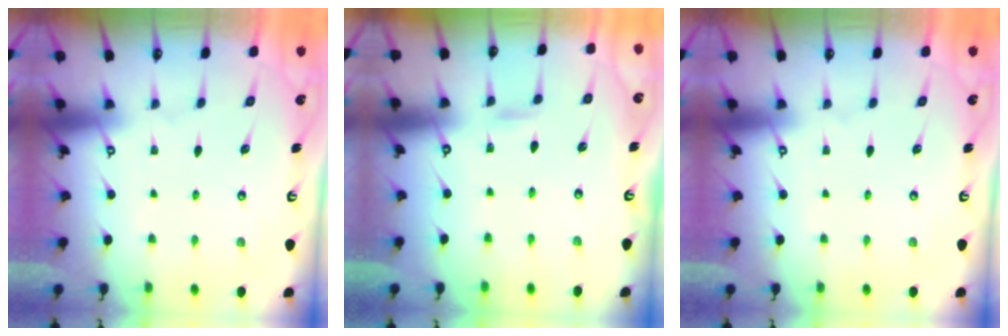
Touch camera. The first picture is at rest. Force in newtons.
{"total": 2.8, "press": 2.8, "slide": 0.2}
{"total": 0.0}